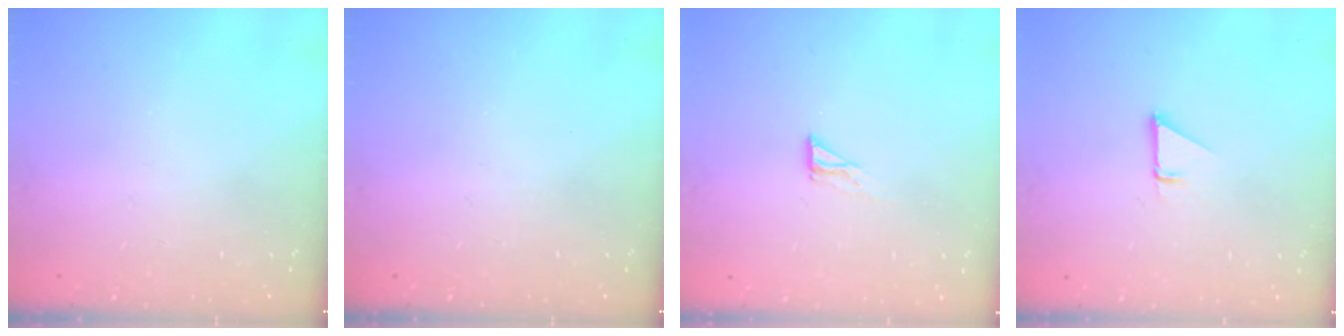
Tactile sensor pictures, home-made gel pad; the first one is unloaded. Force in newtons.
{"total": 0.0}
{"total": 3.6, "press": 3.6, "slide": 0.3}
{"total": 1.0, "press": 1.0, "slide": 0.1}